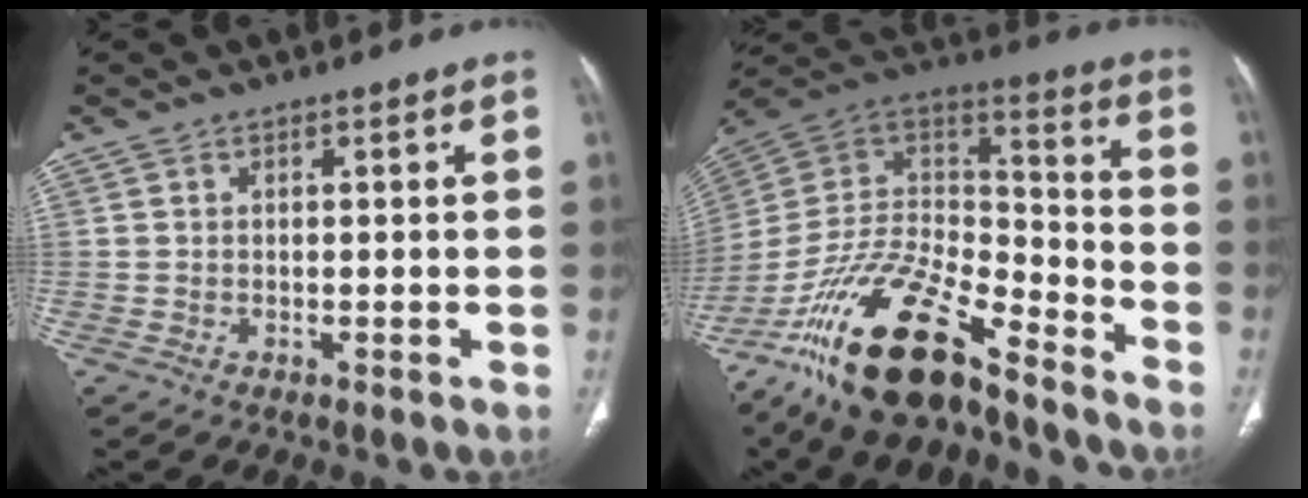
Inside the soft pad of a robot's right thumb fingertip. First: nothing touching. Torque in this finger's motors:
{"motor_torque": [1.88, 1.04, 1.59, -1.18, 0.57]}